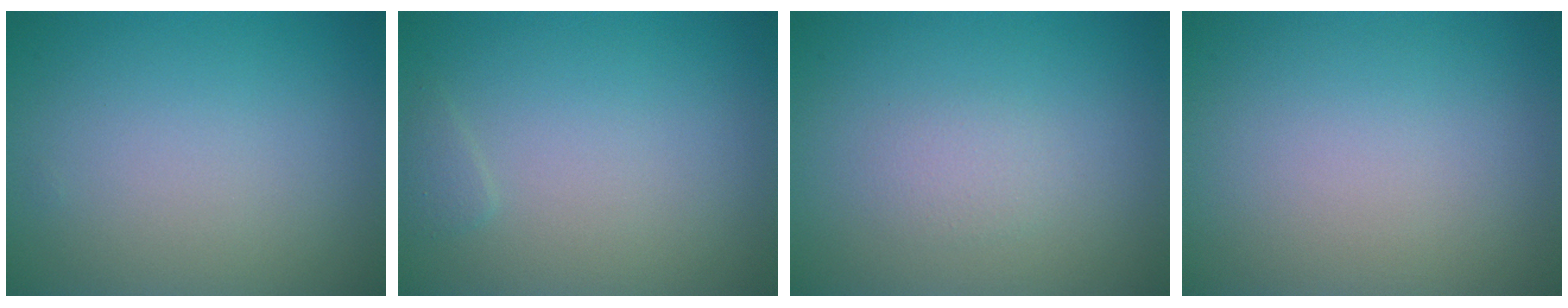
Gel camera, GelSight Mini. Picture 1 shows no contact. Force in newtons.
{"total": 0.7, "press": 0.7, "slide": 0.1}
{"total": 1.1, "press": 1.1, "slide": 0.1}
{"total": 0.0}